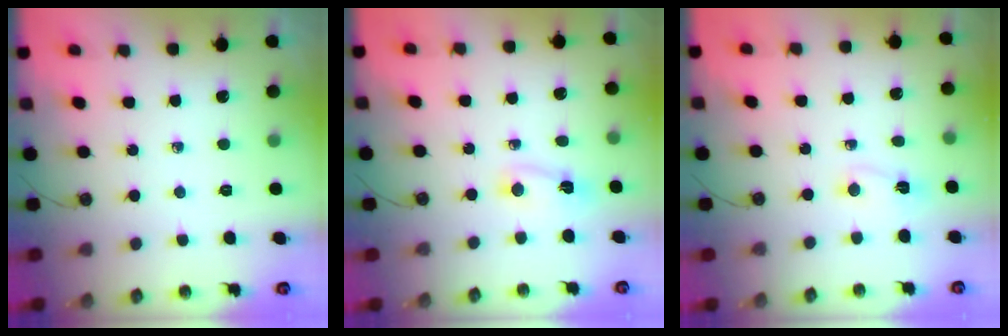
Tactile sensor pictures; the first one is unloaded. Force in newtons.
{"total": 2.4, "press": 2.3, "slide": 0.6}
{"total": 3.4, "press": 2.6, "slide": 2.2}